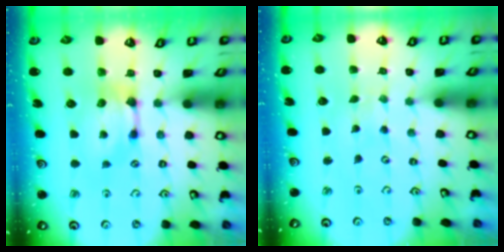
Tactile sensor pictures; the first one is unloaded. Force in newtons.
{"total": 6.4, "press": 6.4, "slide": 0.3}